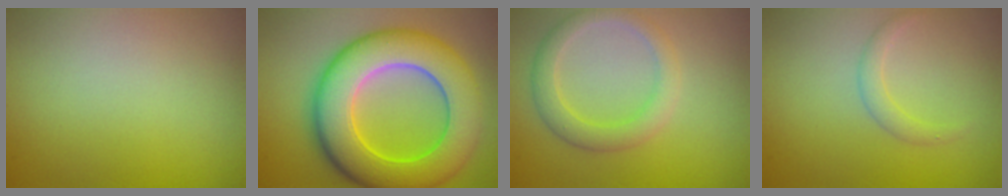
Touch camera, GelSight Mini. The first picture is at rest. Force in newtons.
{"total": 11.4, "press": 11.4, "slide": 0.1}
{"total": 3.1, "press": 3.1, "slide": 0.1}
{"total": 1.3, "press": 1.3, "slide": 0.1}